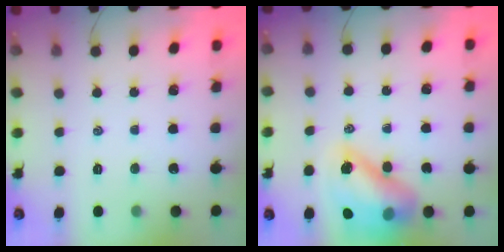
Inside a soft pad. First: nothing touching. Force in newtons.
{"total": 15.8, "press": 15.2, "slide": 4.3}